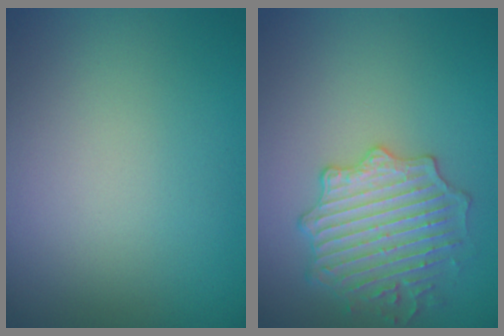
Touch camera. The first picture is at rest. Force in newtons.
{"total": 3.9, "press": 3.9, "slide": 0.1}